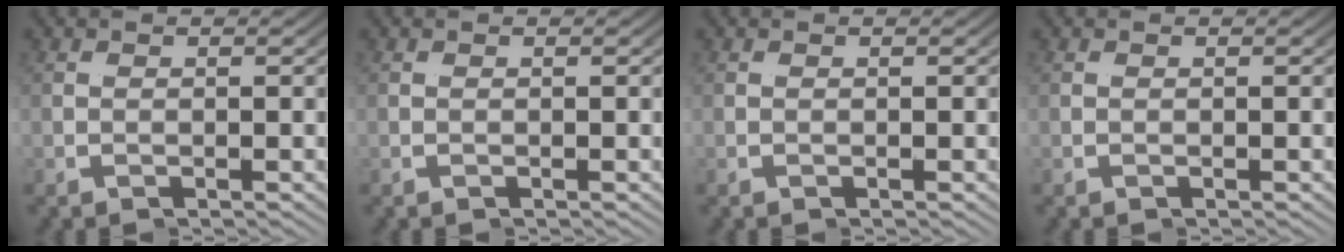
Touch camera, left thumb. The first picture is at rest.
{"total": 0.0}
{"total": 0.0}
{"total": 0.0}